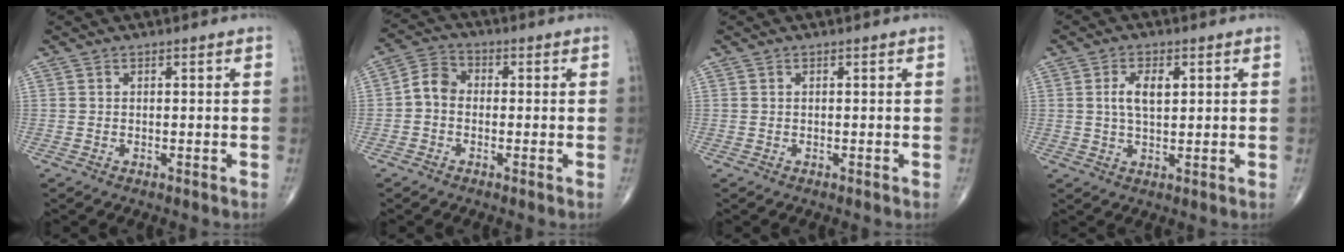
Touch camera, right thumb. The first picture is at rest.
{"total": 4.8, "force": [-0.8, 3.9, 2.8], "torque": [-0.039, 0.017, -0.030]}
{"total": 0.0}
{"total": 5.2, "force": [1.2, 2.6, 4.3], "torque": [-0.079, -0.002, 0.021]}